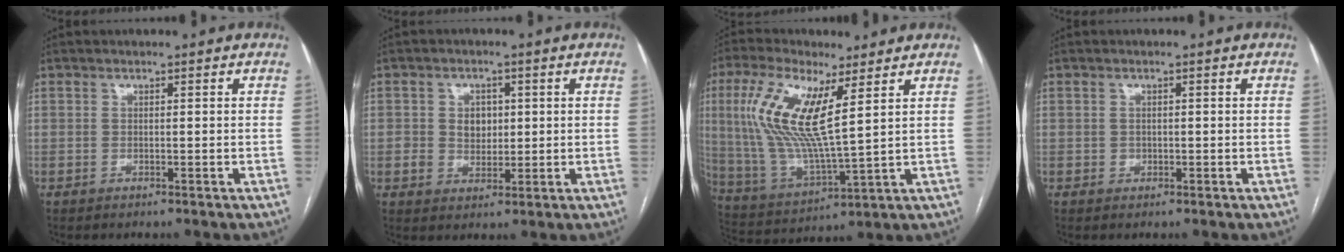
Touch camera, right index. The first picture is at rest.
{"total": 4.5, "force": [0.6, 3.6, 2.6], "torque": [-0.038, 0.007, 0.017]}
{"total": 14.6, "force": [4.6, 3.1, 13.5], "torque": [-0.300, 0.000, 0.091]}
{"total": 1.0, "force": [-0.1, 0.9, 0.4], "torque": [-0.007, 0.002, 0.001]}